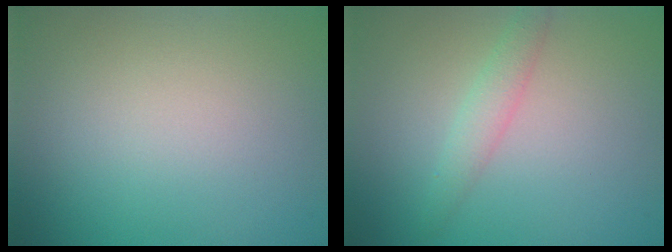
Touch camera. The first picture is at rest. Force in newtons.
{"total": 1.8, "press": 1.8, "slide": 0.0}